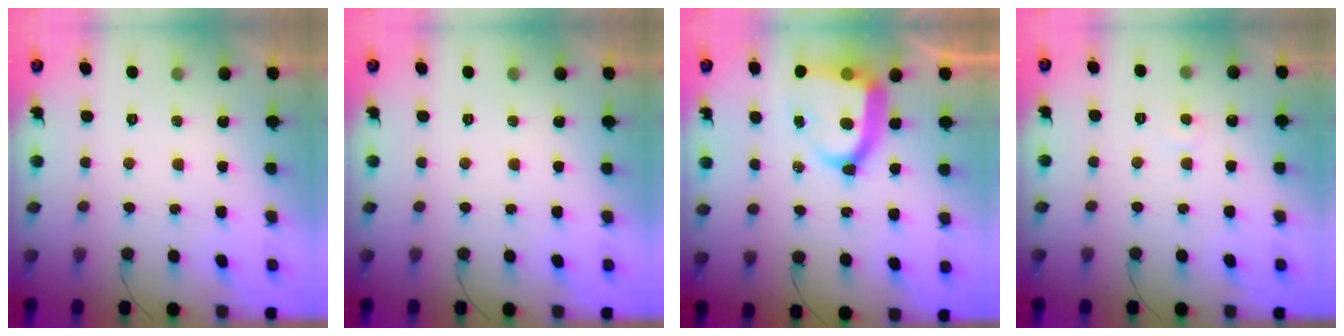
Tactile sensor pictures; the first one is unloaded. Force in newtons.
{"total": 0.0}
{"total": 13.7, "press": 13.6, "slide": 1.8}
{"total": 3.9, "press": 3.9, "slide": 0.4}